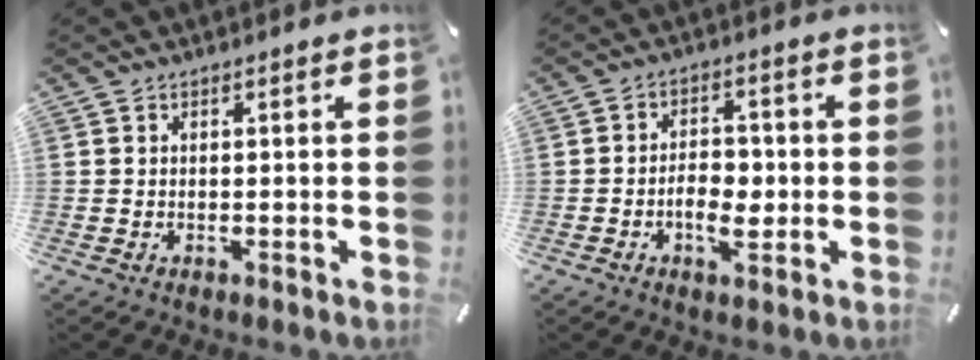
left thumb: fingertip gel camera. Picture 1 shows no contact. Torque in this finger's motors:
{"motor_torque": [0.88, 1.90, 0.13, 0.03, 0.12]}